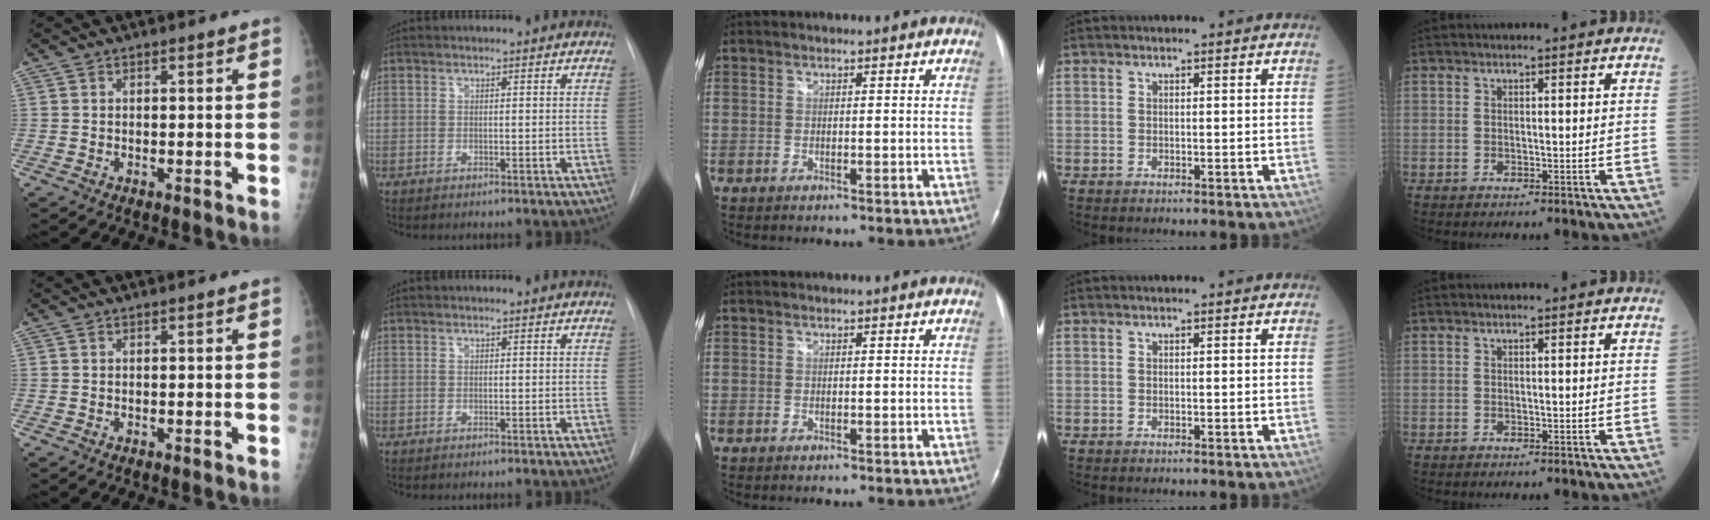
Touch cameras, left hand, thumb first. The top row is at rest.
{}